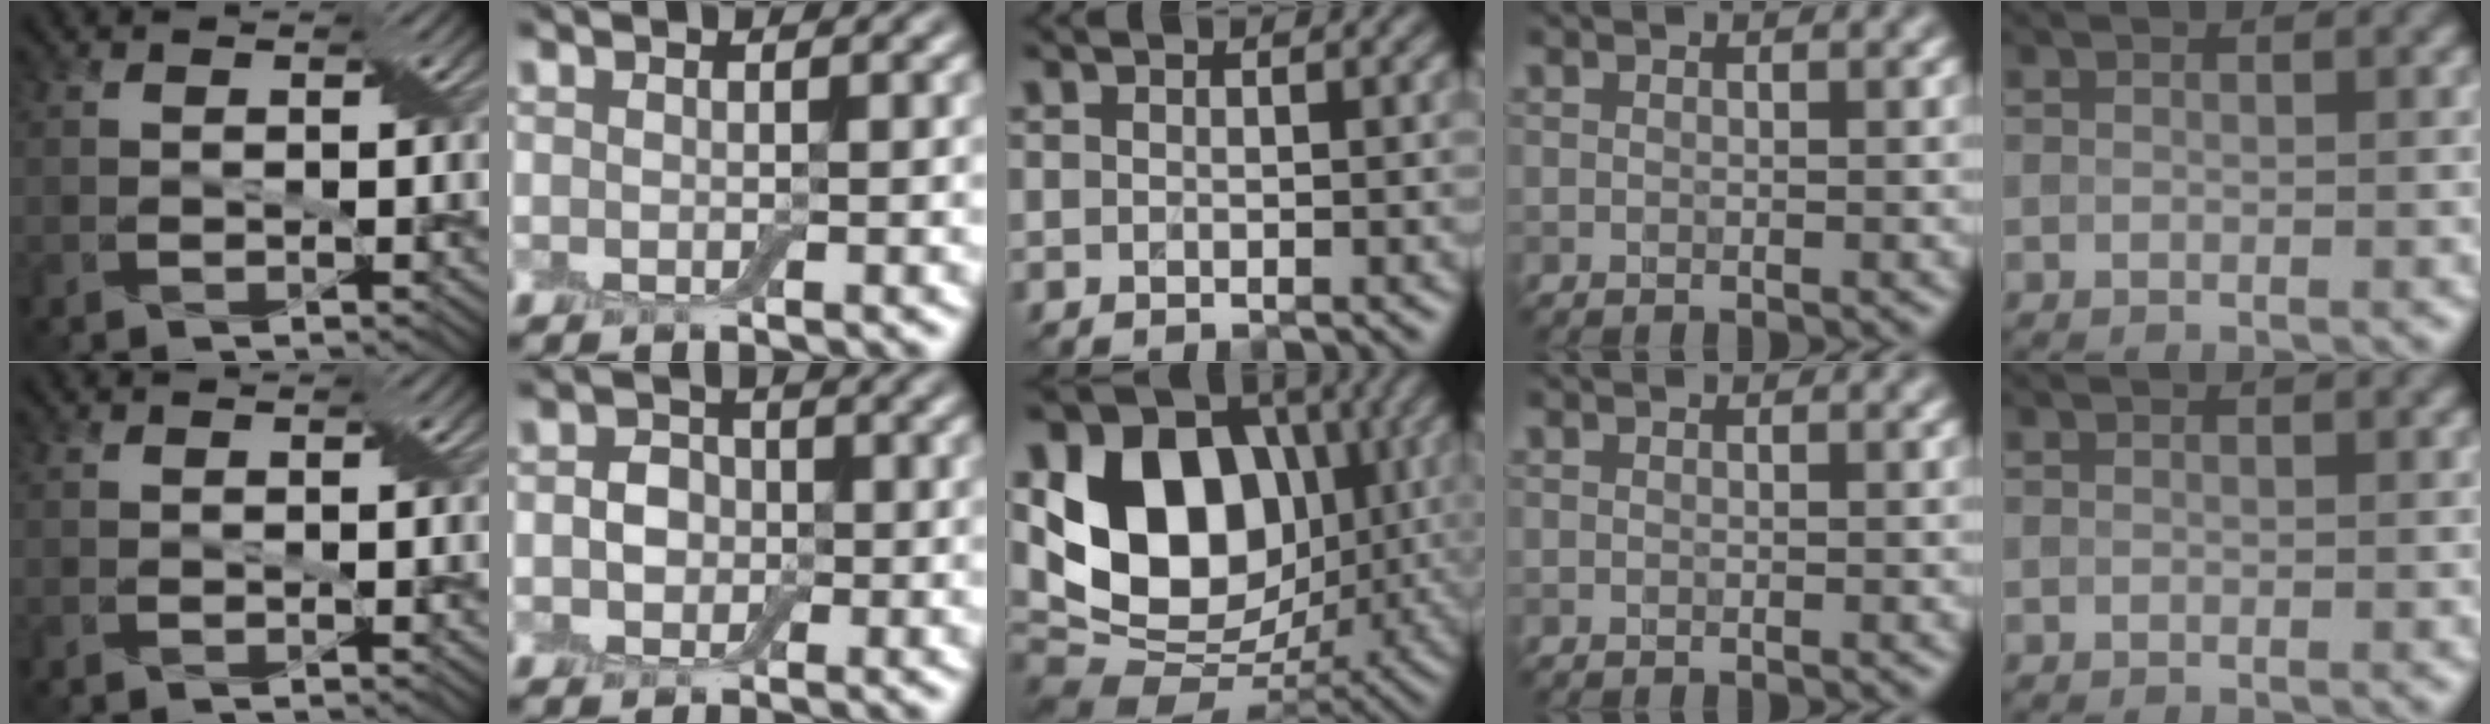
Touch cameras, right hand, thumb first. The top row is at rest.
{"index": {"total": 2.8, "force": [-0.2, 2.4, 1.4], "torque": [-0.012, 0.000, -0.016]}, "middle": {"total": 13.1, "force": [1.9, 9.8, 8.6], "torque": [-0.141, -0.005, 0.025]}}